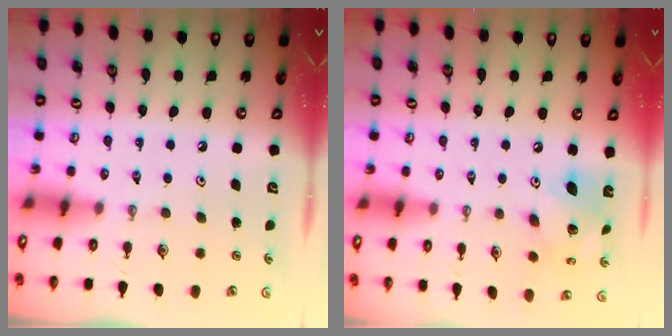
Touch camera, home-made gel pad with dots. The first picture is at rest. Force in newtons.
{"total": 12.8, "press": 12.8, "slide": 1.0}